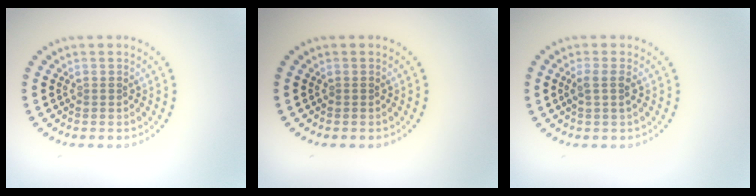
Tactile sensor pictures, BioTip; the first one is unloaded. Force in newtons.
{"total": 0.0}
{"total": 1.5, "press": 1.2, "slide": 0.8}